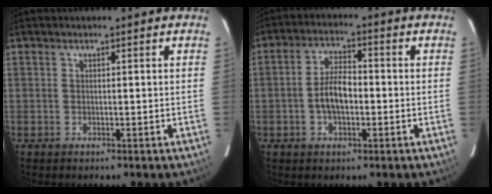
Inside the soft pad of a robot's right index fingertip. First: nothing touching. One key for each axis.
{"total": 6.3, "fx": -1.3, "fy": 3.0, "fz": 5.4, "tx": -0.105, "ty": 0.011, "tz": -0.020}